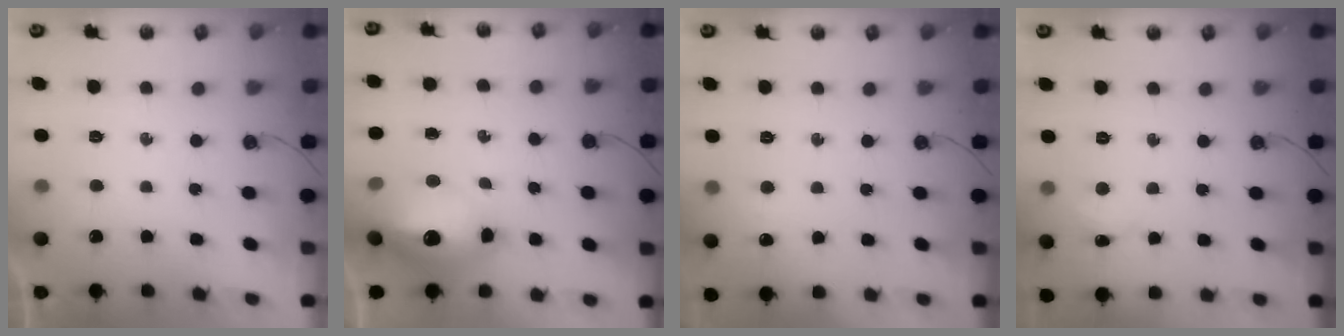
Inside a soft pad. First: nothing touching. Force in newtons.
{"total": 17.7, "press": 17.6, "slide": 2.0}
{"total": 4.5, "press": 4.5, "slide": 0.6}
{"total": 1.7, "press": 1.6, "slide": 0.4}